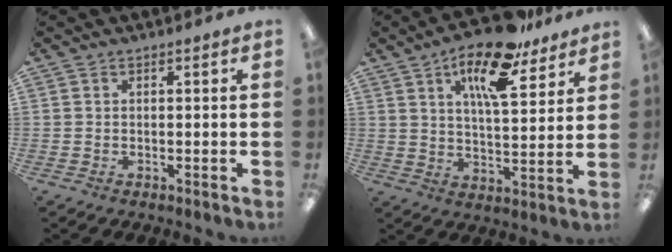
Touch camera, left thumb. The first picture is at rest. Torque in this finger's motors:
{"motor_torque": [0.09, 0.53, 1.25, -1.53, 0.12]}